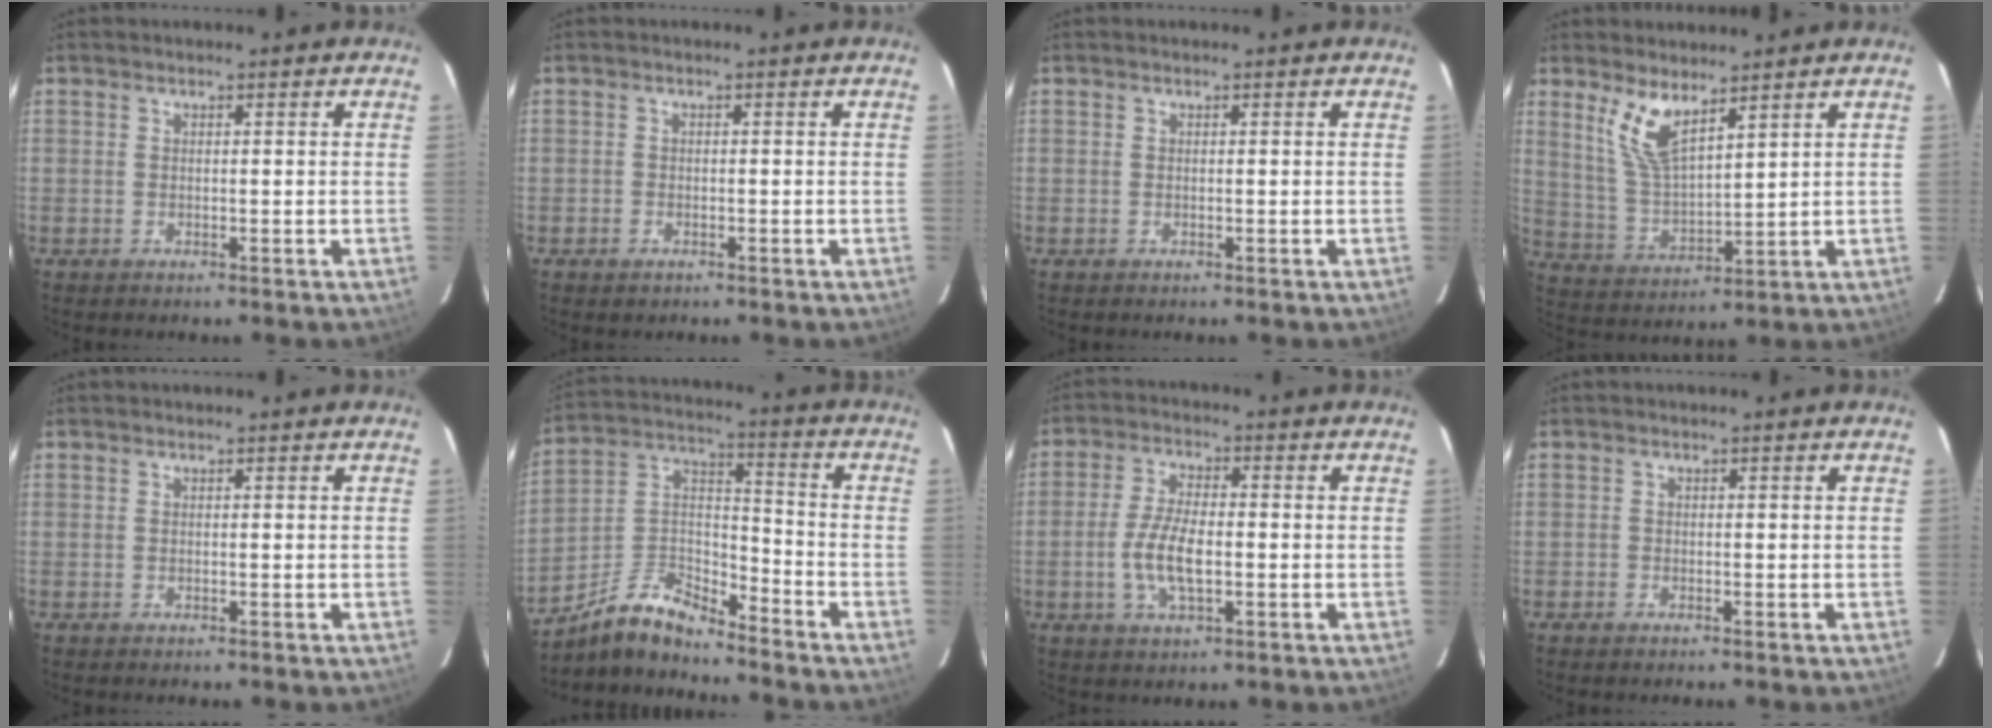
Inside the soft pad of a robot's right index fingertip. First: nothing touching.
{"total": 1.4, "force": [-0.9, 1.0, 0.4], "torque": [-0.008, 0.000, -0.013]}
{"total": 0.0}
{"total": 8.4, "force": [5.4, 2.6, 5.8], "torque": [-0.117, -0.006, 0.120]}
{"total": 0.0}
{"total": 7.3, "force": [-6.5, 2.0, 2.6], "torque": [-0.066, 0.033, -0.135]}
{"total": 7.9, "force": [-1.6, 3.2, 7.1], "torque": [-0.144, -0.001, -0.031]}
{"total": 0.6, "force": [-0.5, 0.3, 0.1], "torque": [-0.003, 0.000, -0.011]}